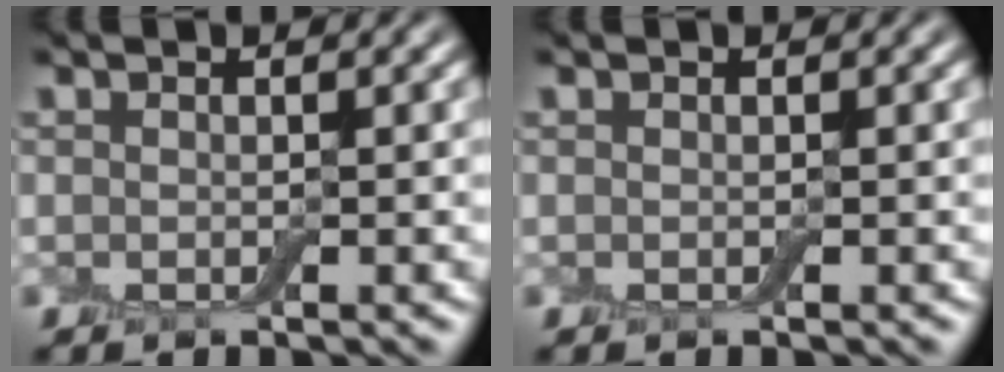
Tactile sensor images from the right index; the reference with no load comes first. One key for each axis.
{"total": 0.0}